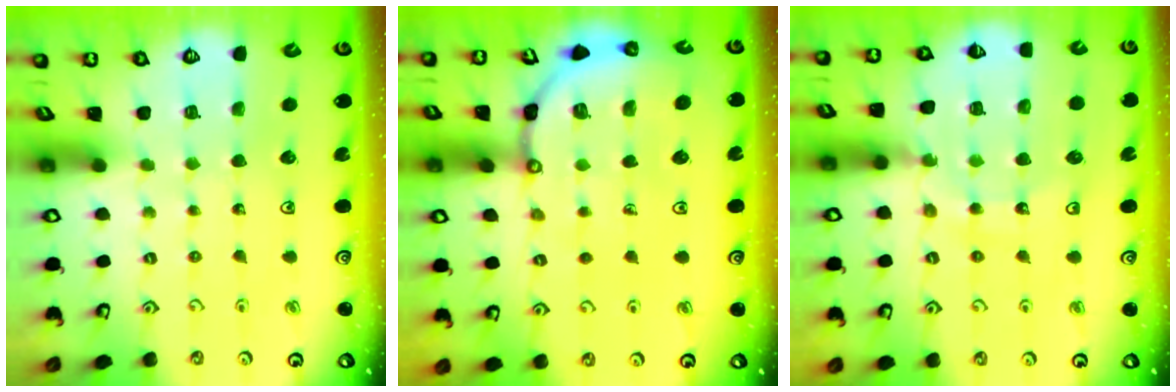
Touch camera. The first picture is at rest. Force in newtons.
{"total": 9.8, "press": 9.7, "slide": 1.3}
{"total": 12.4, "press": 12.2, "slide": 2.1}